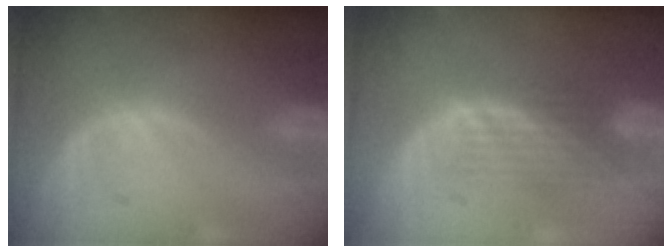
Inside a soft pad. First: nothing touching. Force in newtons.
{"total": 4.3, "press": 3.7, "slide": 2.2}